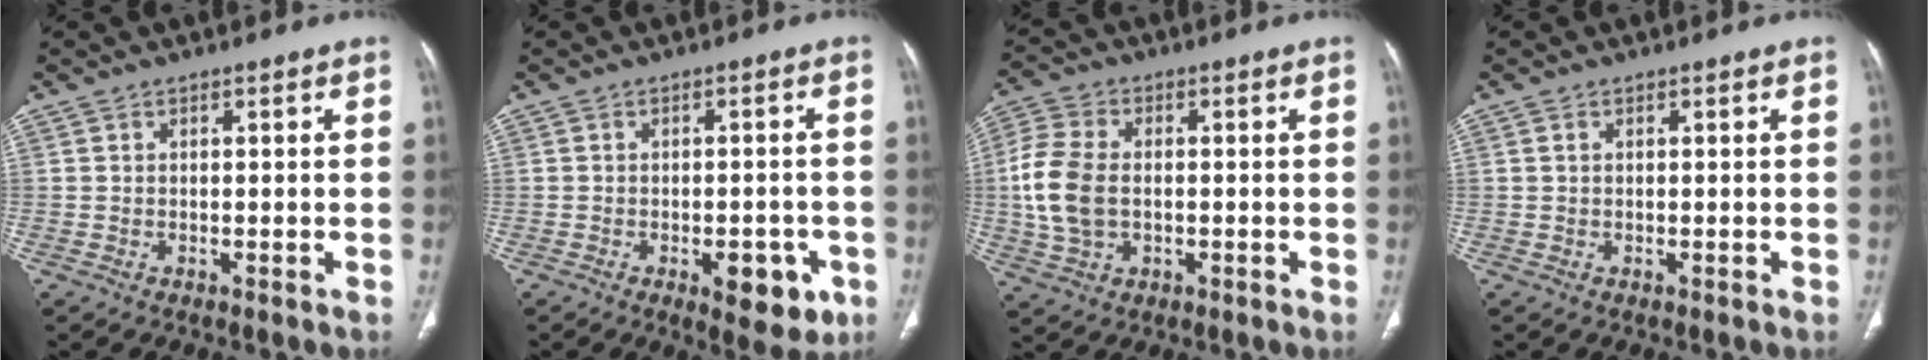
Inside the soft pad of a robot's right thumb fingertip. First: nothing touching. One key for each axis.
{"total": 8.1, "fx": -3.3, "fy": 3.8, "fz": 6.3, "tx": -0.054, "ty": 0.006, "tz": -0.034}
{"total": 10.8, "fx": -0.5, "fy": 7.3, "fz": 7.9, "tx": -0.173, "ty": 0.007, "tz": -0.012}
{"total": 0.5, "fx": 0.2, "fy": 0.4, "fz": 0.3, "tx": -0.009, "ty": 0.003, "tz": 0.004}